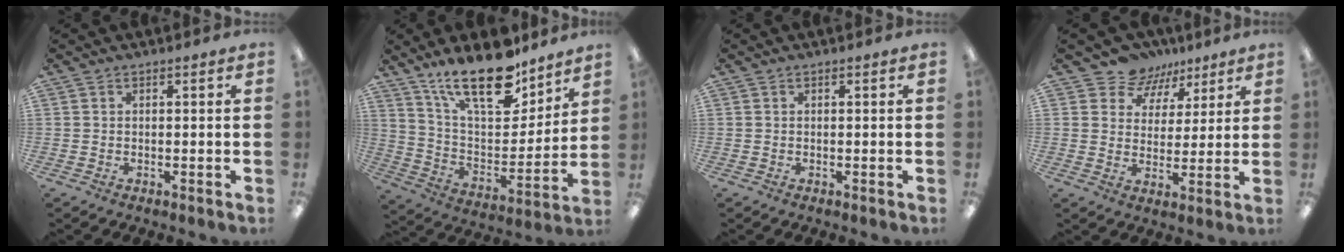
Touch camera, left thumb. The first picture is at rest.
{"total": 21.4, "force": [15.8, 8.1, 11.9], "torque": [-0.205, -0.099, 0.275]}
{"total": 0.0}
{"total": 8.6, "force": [6.8, 5.3, 0.4], "torque": [-0.027, -0.051, 0.129]}